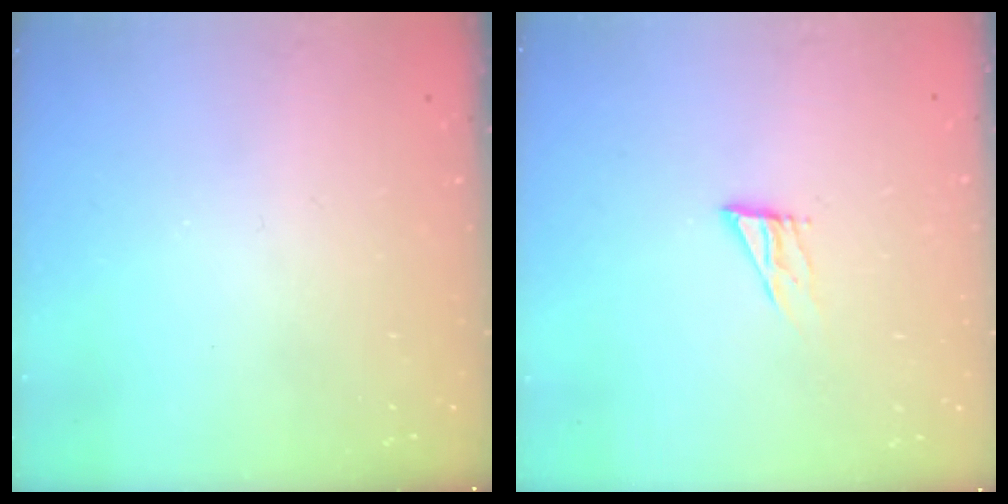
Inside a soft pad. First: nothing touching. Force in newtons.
{"total": 7.6, "press": 7.6, "slide": 0.3}